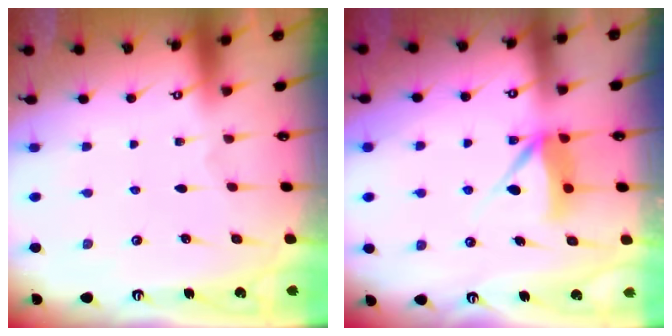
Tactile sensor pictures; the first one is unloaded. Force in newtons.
{"total": 7.4, "press": 7.4, "slide": 0.6}